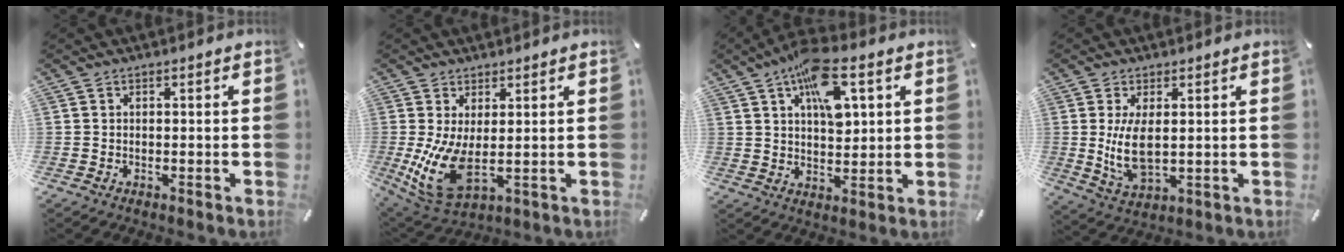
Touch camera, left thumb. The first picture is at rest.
{"total": 11.4, "force": [0.4, 5.5, 10.0], "torque": [-0.222, -0.030, 0.015]}
{"total": 12.5, "force": [5.2, 6.2, 9.5], "torque": [-0.149, -0.007, 0.090]}
{"total": 8.5, "force": [1.0, 4.0, 7.4], "torque": [-0.169, -0.016, 0.013]}